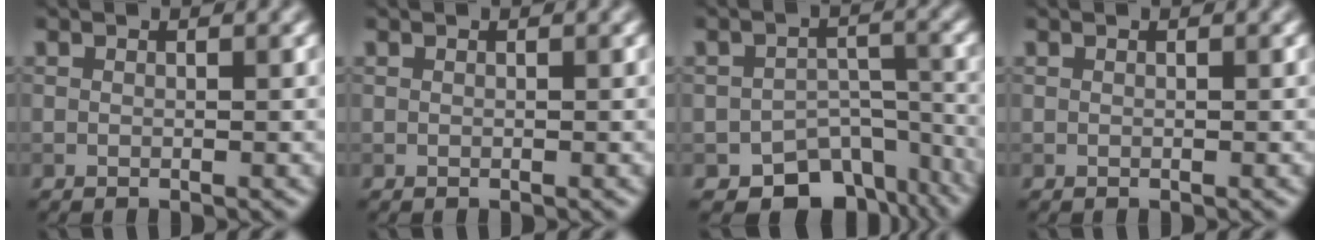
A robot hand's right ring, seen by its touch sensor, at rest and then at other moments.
{"total": 0.0}
{"total": 8.5, "force": [-6.2, 5.1, 2.9], "torque": [-0.016, -0.010, -0.084]}
{"total": 0.0}